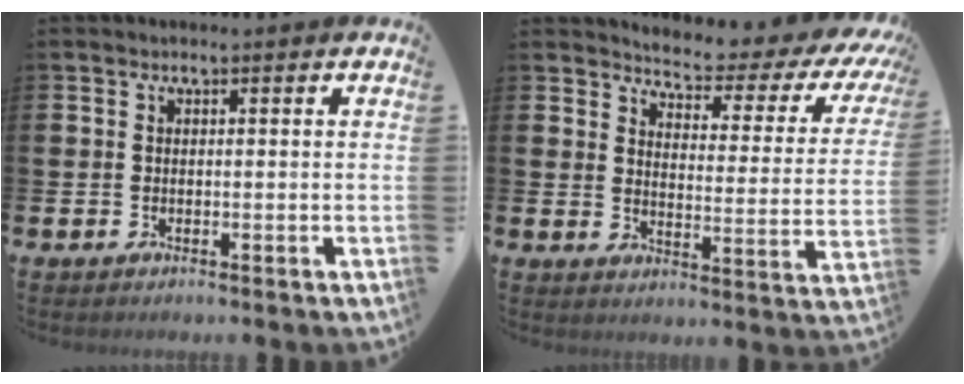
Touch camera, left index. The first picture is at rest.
{"total": 4.0, "force": [3.7, 0.8, 1.3], "torque": [-0.042, -0.037, 0.051]}